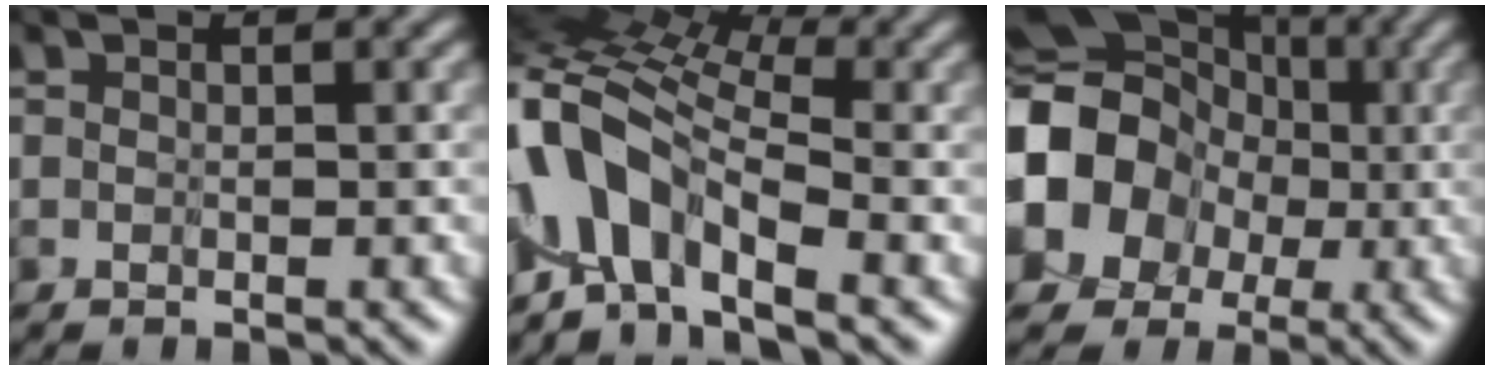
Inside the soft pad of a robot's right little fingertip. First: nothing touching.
{"total": 7.5, "force": [-2.6, 3.5, 6.1], "torque": [-0.130, 0.009, -0.070]}
{"total": 11.0, "force": [-1.4, 10.0, 4.4], "torque": [-0.111, -0.017, -0.057]}